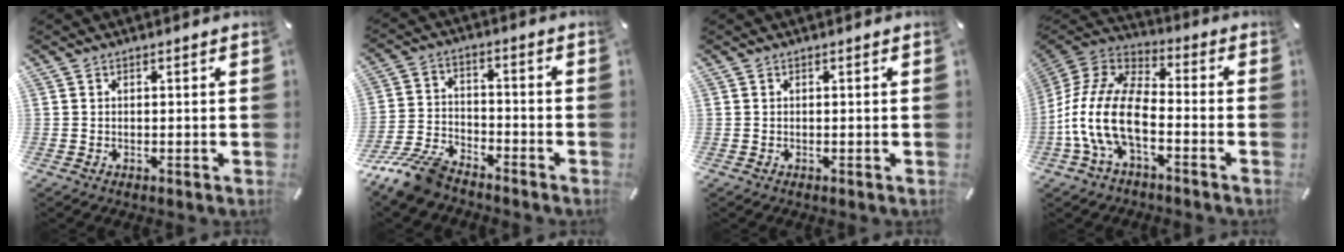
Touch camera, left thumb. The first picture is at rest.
{"total": 10.7, "force": [-8.9, 3.8, 4.5], "torque": [-0.092, 0.041, -0.170]}
{"total": 0.0}
{"total": 16.0, "force": [-7.0, 8.2, 11.8], "torque": [-0.257, 0.017, -0.130]}